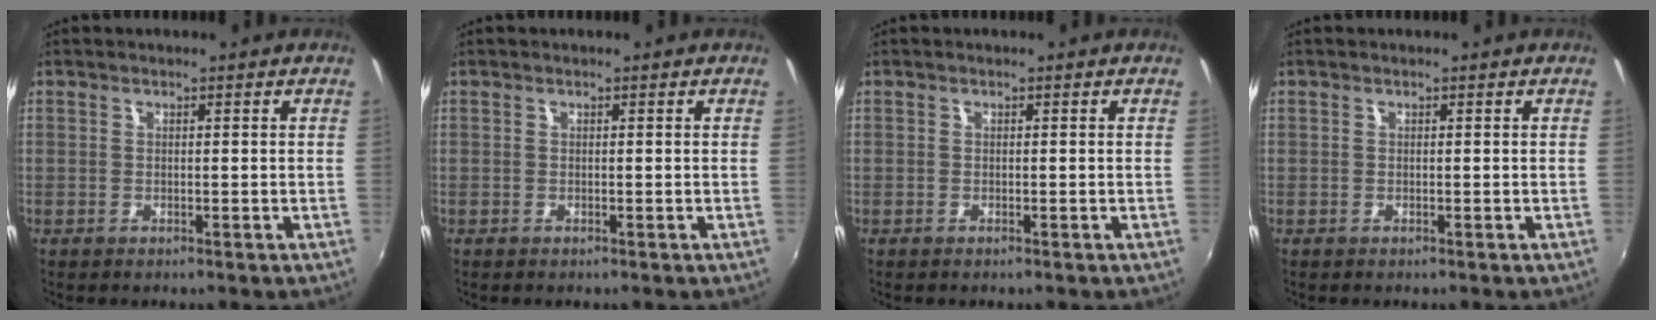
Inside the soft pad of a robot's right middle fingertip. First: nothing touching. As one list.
[{"total": 0.0}, {"total": 0.0}, {"total": 0.0}]